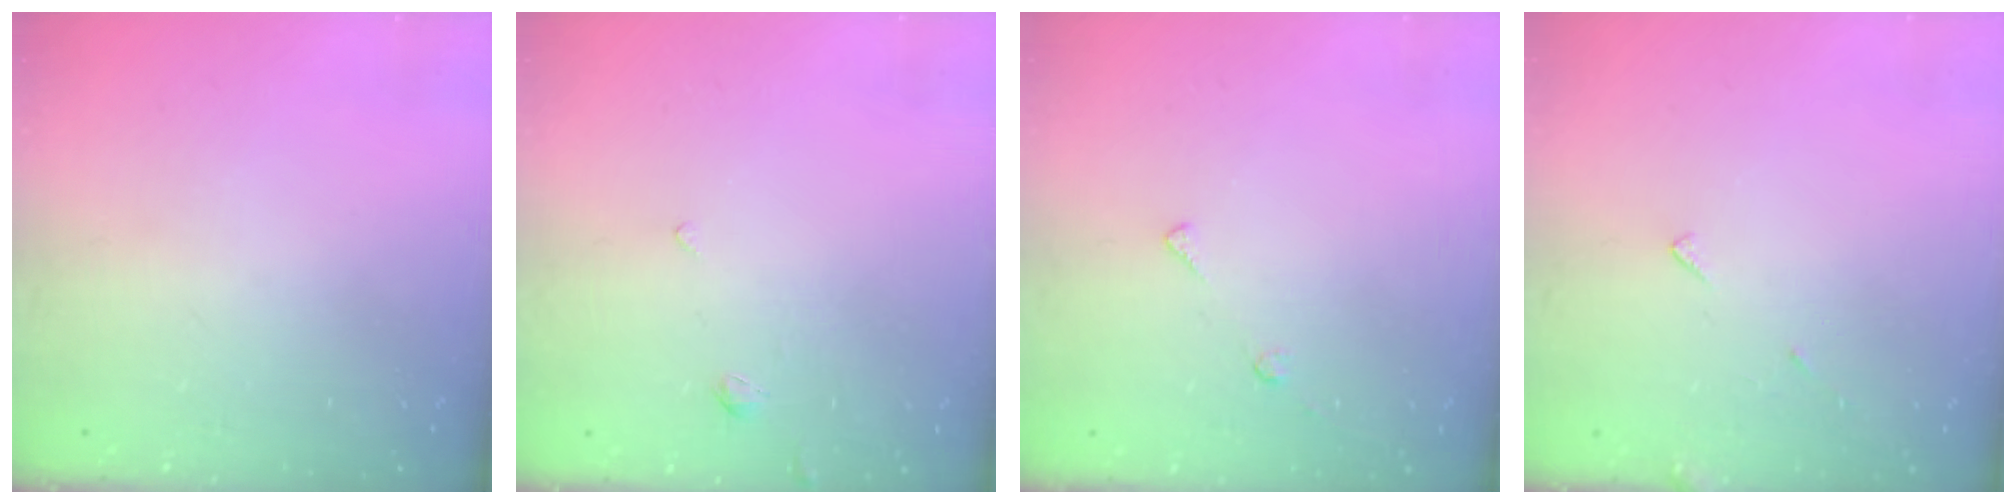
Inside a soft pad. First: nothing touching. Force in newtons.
{"total": 0.8, "press": 0.7, "slide": 0.4}
{"total": 6.0, "press": 6.0, "slide": 0.6}
{"total": 5.2, "press": 5.2, "slide": 0.3}